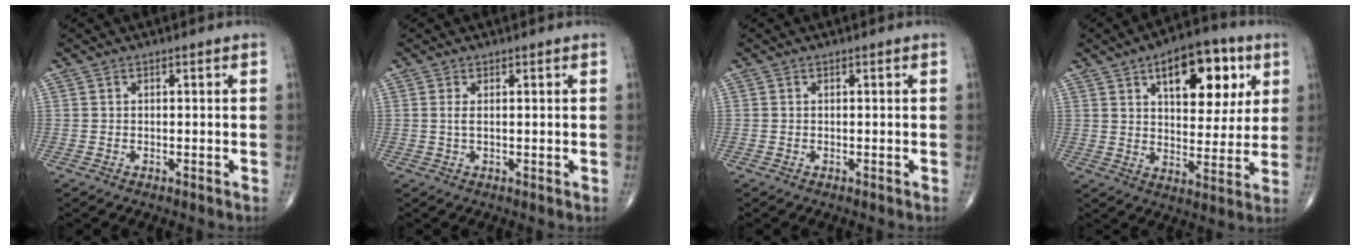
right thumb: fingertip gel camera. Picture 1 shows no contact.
{"total": 1.3, "force": [0.3, 0.2, 1.3], "torque": [-0.031, -0.003, 0.008]}
{"total": 0.0}
{"total": 16.5, "force": [6.9, 8.7, 12.2], "torque": [-0.125, -0.017, 0.101]}